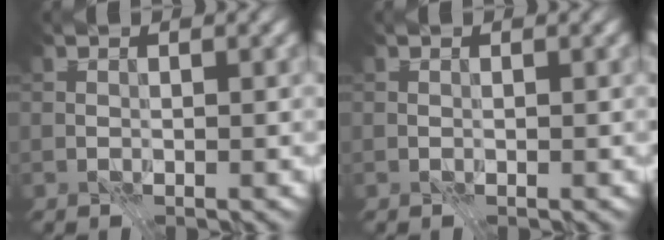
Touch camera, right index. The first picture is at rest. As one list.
[{"total": 0.0}]